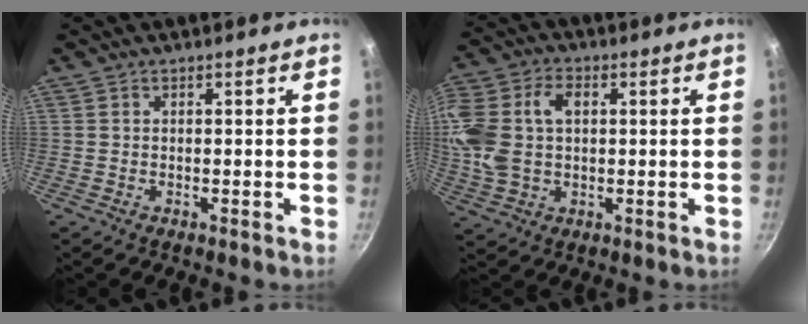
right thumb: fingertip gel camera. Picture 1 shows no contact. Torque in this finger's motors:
{"motor_torque": [1.89, 1.87, 1.80, 0.28, 0.18]}